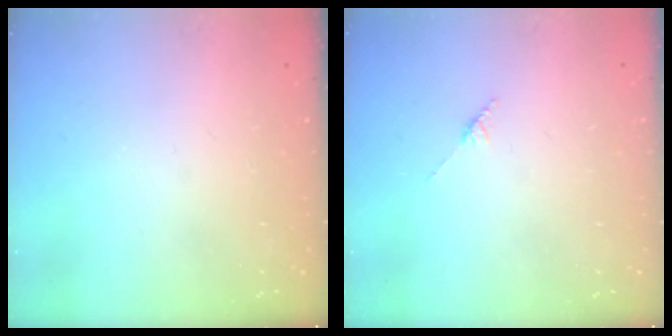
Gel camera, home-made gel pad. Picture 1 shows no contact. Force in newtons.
{"total": 2.8, "press": 2.8, "slide": 0.4}